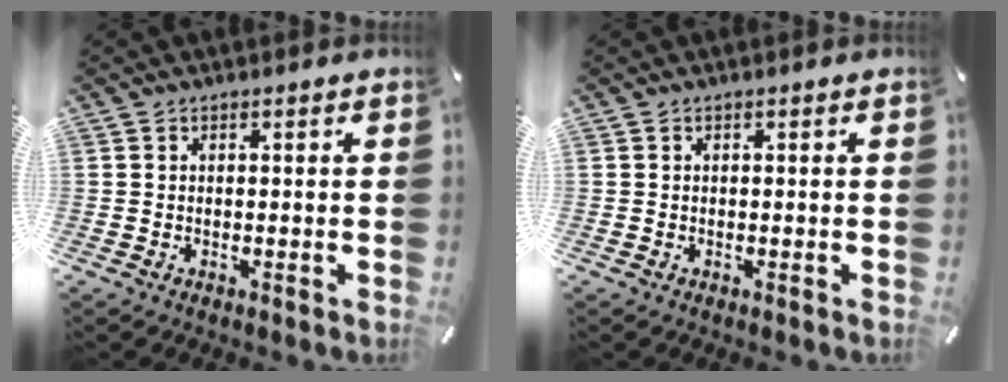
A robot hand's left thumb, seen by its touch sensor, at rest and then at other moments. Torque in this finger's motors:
{"motor_torque": [-0.08, 0.13, -0.01, 0.01, 0.02]}